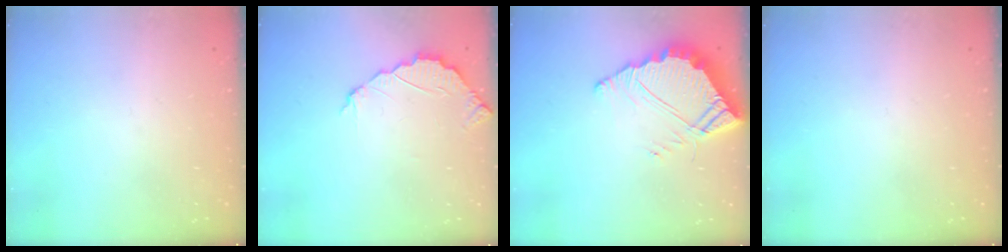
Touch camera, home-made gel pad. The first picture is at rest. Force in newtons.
{"total": 3.7, "press": 3.7, "slide": 0.3}
{"total": 8.5, "press": 8.5, "slide": 0.8}
{"total": 0.0}